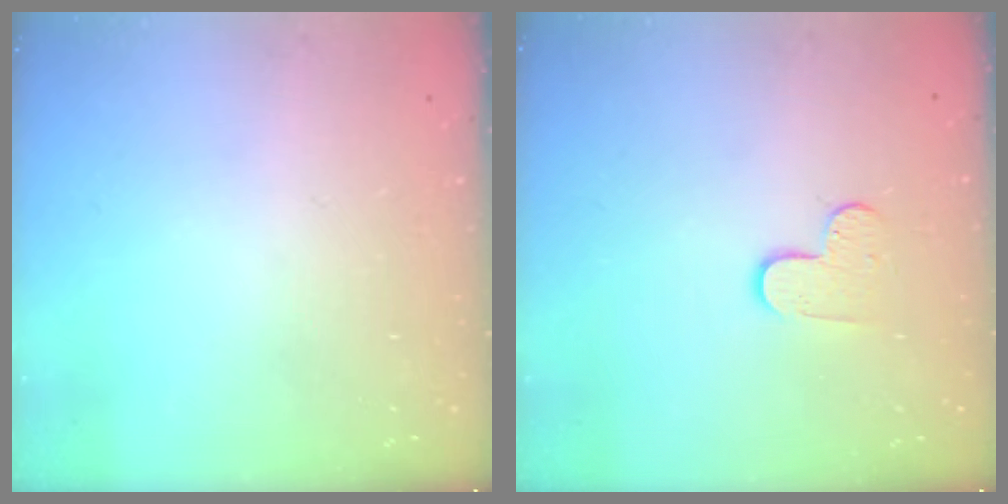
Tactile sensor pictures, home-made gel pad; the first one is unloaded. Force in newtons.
{"total": 7.4, "press": 7.4, "slide": 0.7}